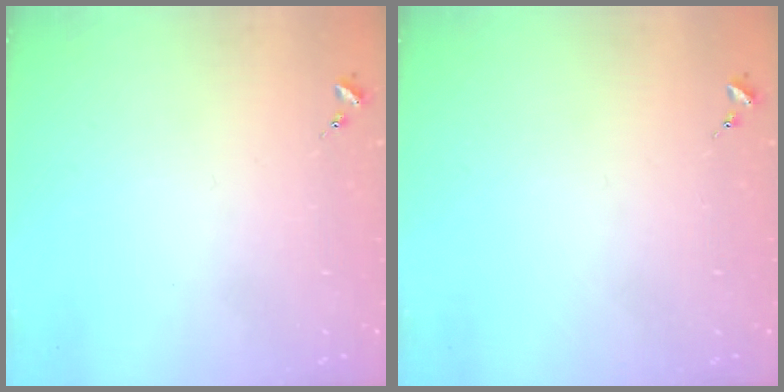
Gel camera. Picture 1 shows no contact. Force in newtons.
{"total": 0.0}